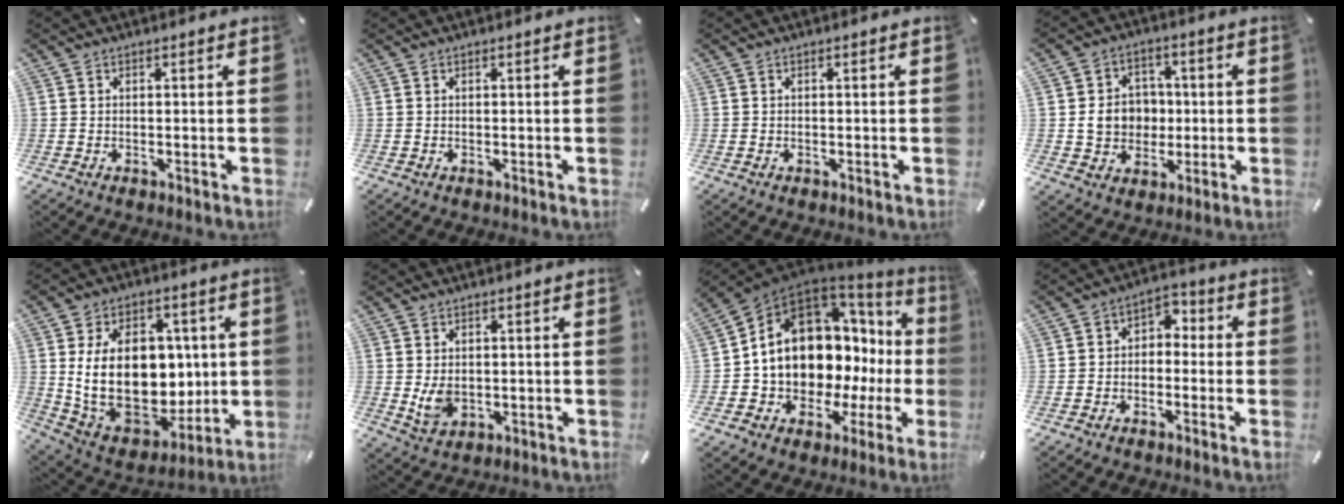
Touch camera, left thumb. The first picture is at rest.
{"total": 0.0}
{"total": 0.0}
{"total": 8.5, "force": [-0.2, 7.7, 3.5], "torque": [-0.052, 0.009, -0.002]}
{"total": 23.6, "force": [2.8, 16.7, 16.5], "torque": [-0.295, -0.032, 0.064]}
{"total": 4.5, "force": [0.6, 3.4, 2.8], "torque": [-0.063, -0.005, 0.009]}
{"total": 15.2, "force": [3.4, 11.8, 9.0], "torque": [-0.147, -0.053, 0.072]}
{"total": 4.7, "force": [-2.5, 3.7, 1.4], "torque": [-0.021, 0.022, -0.050]}